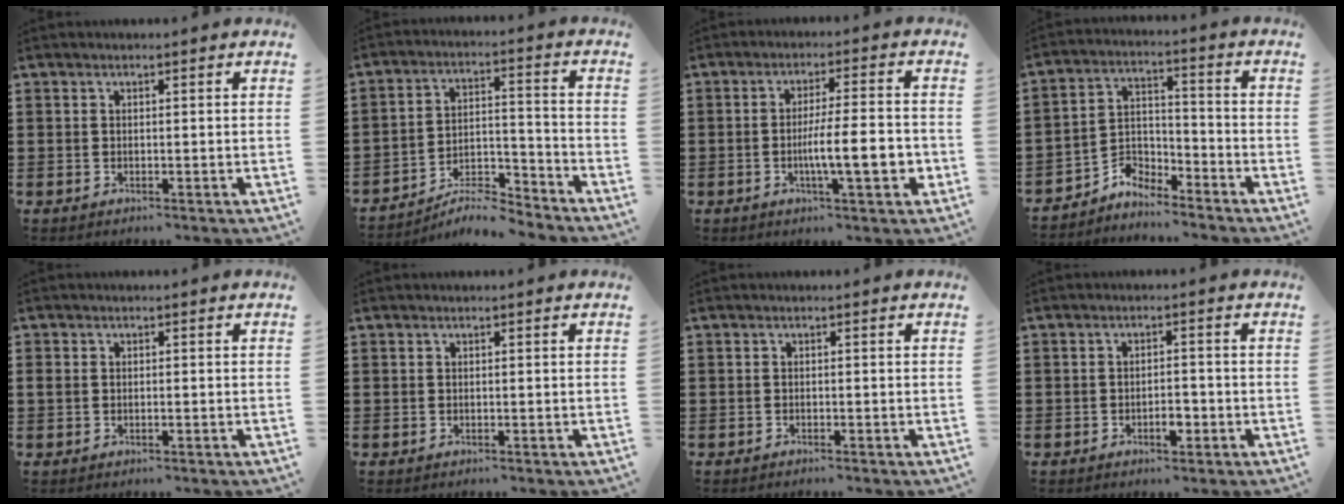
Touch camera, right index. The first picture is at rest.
{"total": 7.4, "force": [-6.9, 1.2, 2.4], "torque": [-0.039, 0.017, -0.132]}
{"total": 9.0, "force": [-2.0, 1.6, 8.7], "torque": [-0.134, -0.003, -0.033]}
{"total": 4.4, "force": [-4.1, 1.4, 0.3], "torque": [-0.016, 0.001, -0.088]}
{"total": 1.0, "force": [-0.2, 0.7, 0.6], "torque": [-0.014, 0.003, -0.006]}
{"total": 0.0}
{"total": 0.5, "force": [-0.5, 0.0, 0.1], "torque": [-0.002, -0.002, -0.011]}
{"total": 3.0, "force": [-1.3, 1.3, 2.4], "torque": [-0.043, 0.005, -0.024]}